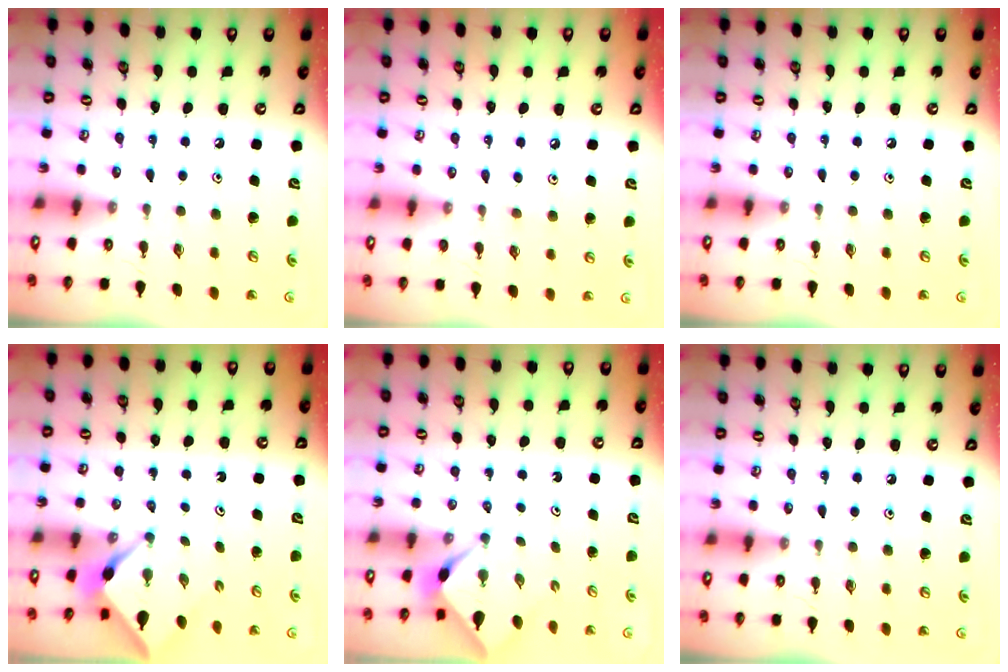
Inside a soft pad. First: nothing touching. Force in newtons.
{"total": 4.6, "press": 4.6, "slide": 0.7}
{"total": 0.0}
{"total": 3.0, "press": 3.0, "slide": 0.3}
{"total": 2.3, "press": 2.2, "slide": 0.3}
{"total": 0.0}